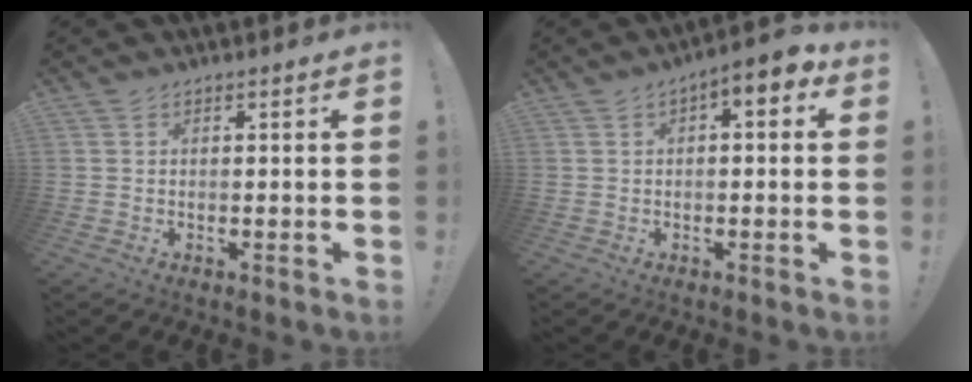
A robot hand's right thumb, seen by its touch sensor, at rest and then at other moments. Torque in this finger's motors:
{"motor_torque": [0.33, 0.34, 0.11, -0.04, 0.00]}